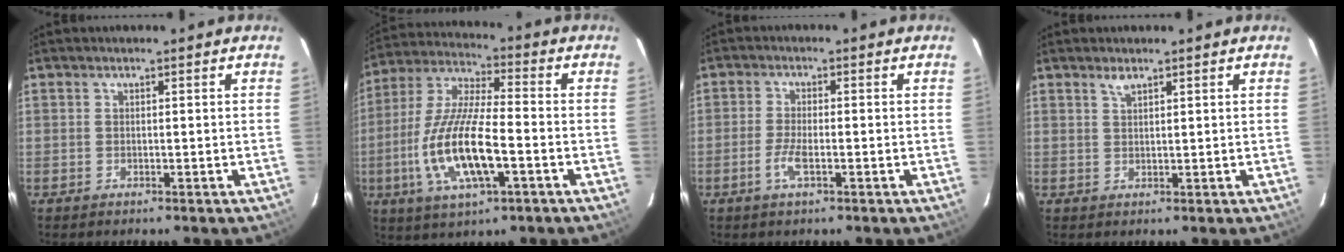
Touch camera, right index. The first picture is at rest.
{"total": 16.4, "force": [-4.7, 4.6, 15.0], "torque": [-0.314, -0.010, -0.091]}
{"total": 3.9, "force": [-1.7, 0.9, 3.4], "torque": [-0.076, -0.003, -0.036]}
{"total": 1.5, "force": [1.2, 0.4, 0.8], "torque": [-0.015, 0.002, 0.022]}